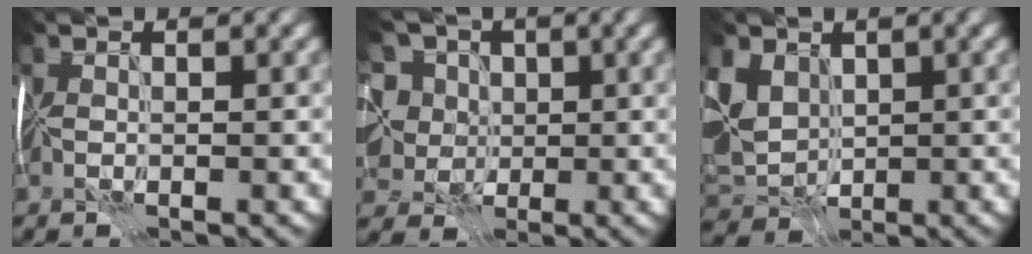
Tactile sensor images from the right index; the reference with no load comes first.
{"total": 8.9, "force": [1.9, 7.3, 4.6], "torque": [-0.094, 0.023, -0.004]}
{"total": 4.9, "force": [0.8, 3.9, 2.9], "torque": [-0.085, 0.001, 0.014]}